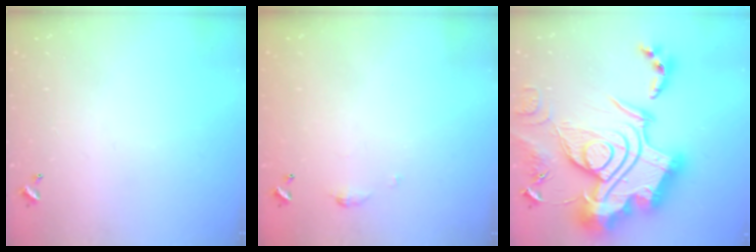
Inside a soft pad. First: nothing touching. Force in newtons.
{"total": 3.5, "press": 3.5, "slide": 0.6}
{"total": 0.6, "press": 0.6, "slide": 0.0}